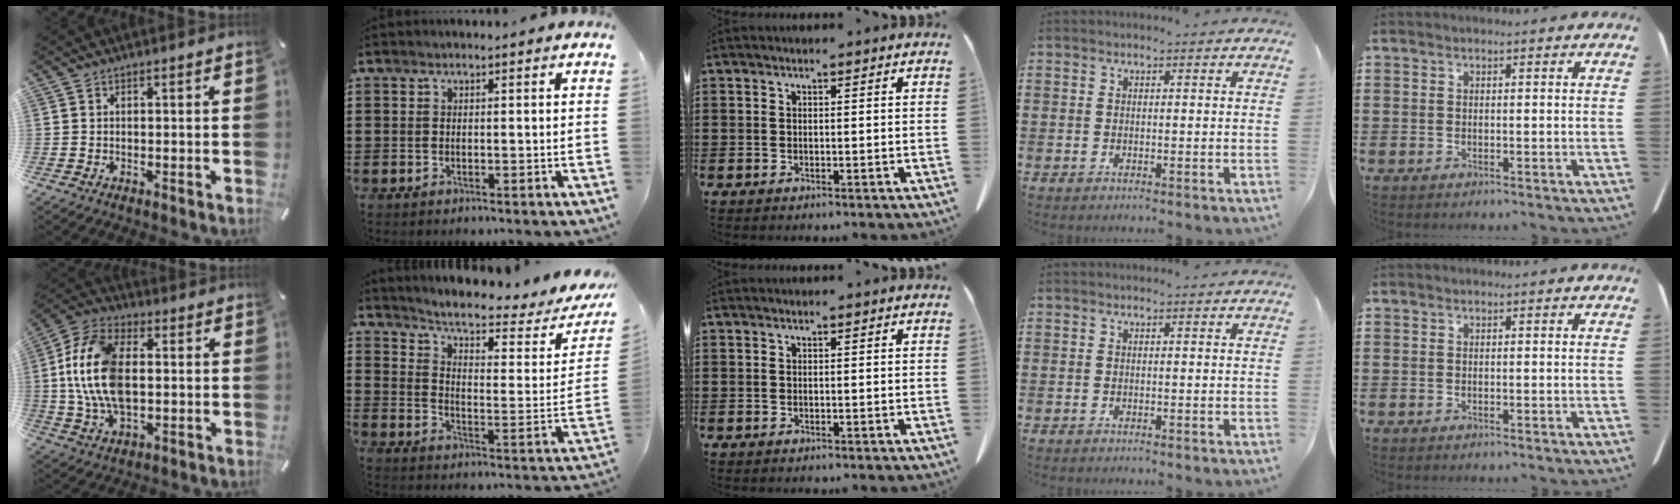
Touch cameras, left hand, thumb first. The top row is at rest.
{"thumb": {"total": 15.2, "force": [0.3, 9.6, 11.8], "torque": [-0.274, 0.001, 0.002]}, "index": {"total": 6.0, "force": [4.9, 0.7, 3.4], "torque": [-0.079, -0.032, 0.075]}}